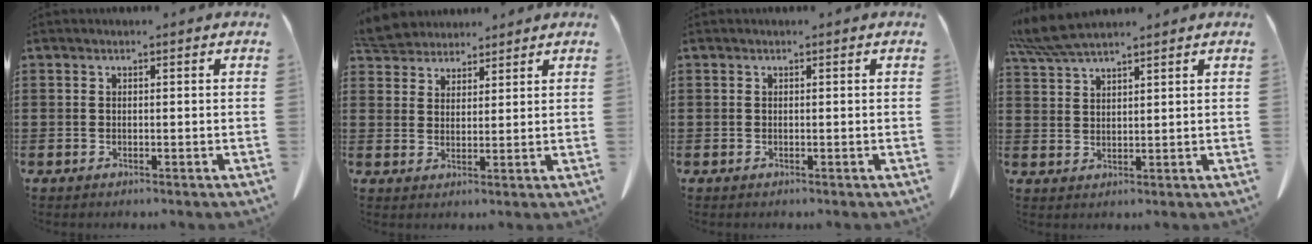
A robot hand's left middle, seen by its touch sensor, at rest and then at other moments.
{"total": 5.5, "force": [5.2, 1.7, 0.9], "torque": [-0.038, -0.011, 0.098]}
{"total": 0.0}
{"total": 5.3, "force": [4.6, 0.5, 2.5], "torque": [-0.062, -0.009, 0.088]}